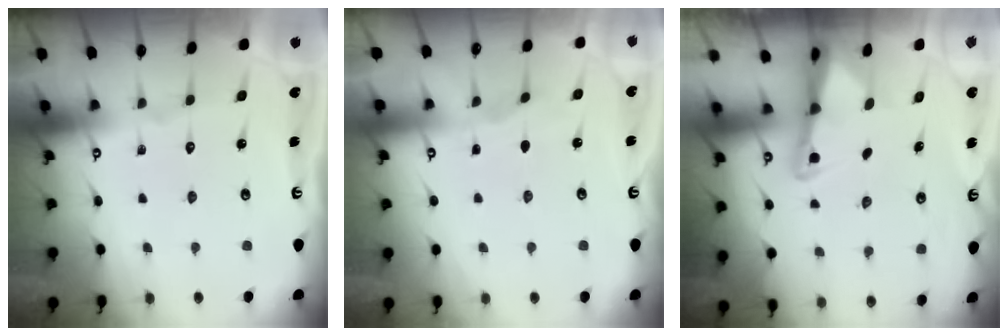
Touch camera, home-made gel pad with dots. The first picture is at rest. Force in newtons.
{"total": 2.4, "press": 2.4, "slide": 0.3}
{"total": 2.3, "press": 2.3, "slide": 0.5}